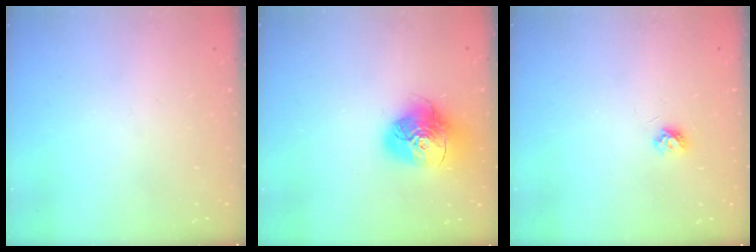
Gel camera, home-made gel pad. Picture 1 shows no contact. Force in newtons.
{"total": 16.5, "press": 16.5, "slide": 1.7}
{"total": 4.4, "press": 4.3, "slide": 0.5}